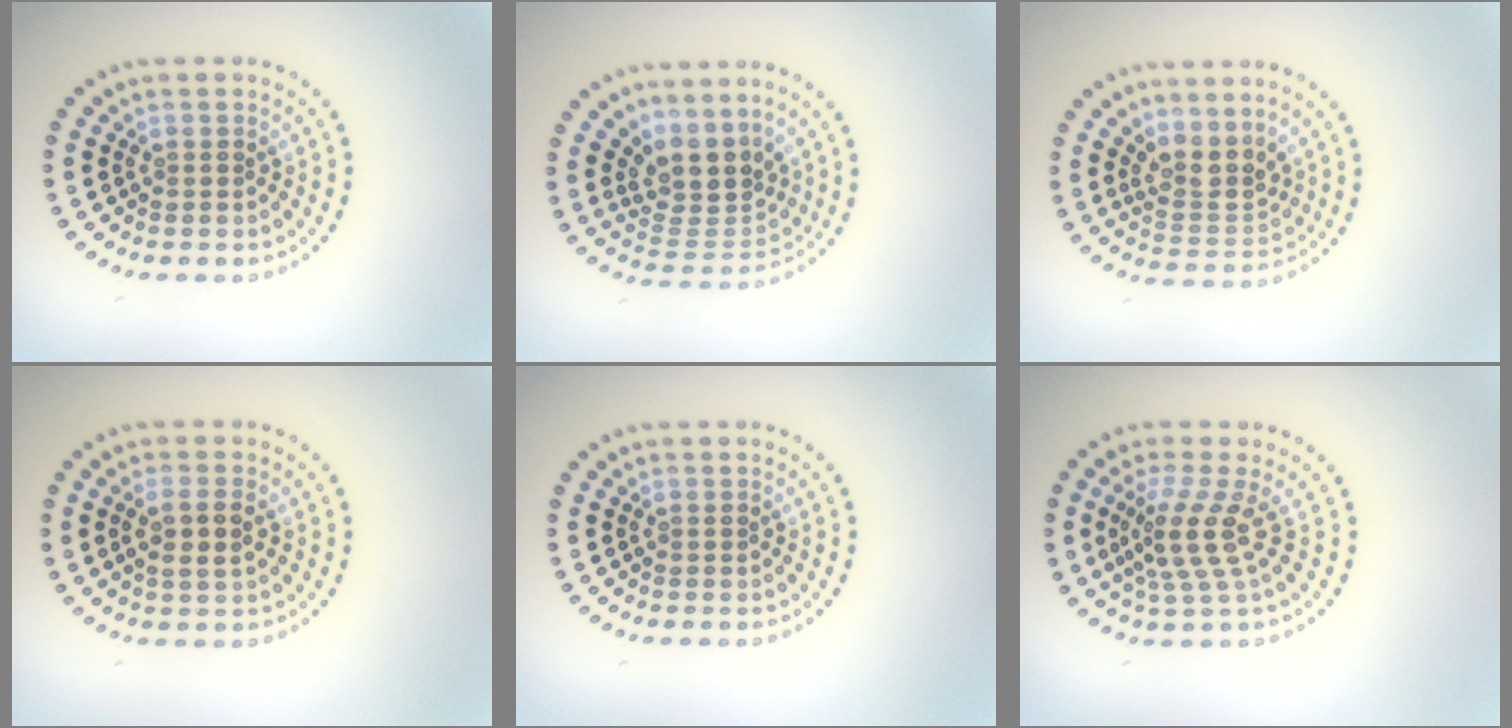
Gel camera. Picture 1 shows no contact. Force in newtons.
{"total": 4.1, "press": 3.2, "slide": 2.5}
{"total": 3.1, "press": 2.5, "slide": 1.8}
{"total": 2.3, "press": 2.2, "slide": 0.7}
{"total": 0.0}
{"total": 3.7, "press": 2.6, "slide": 2.6}